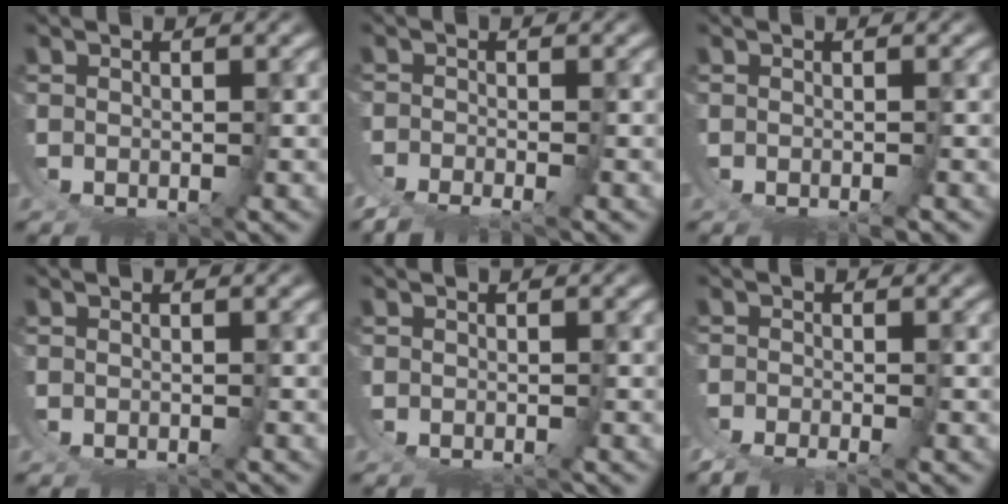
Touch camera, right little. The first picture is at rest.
{"total": 5.6, "force": [-2.9, -4.7, -1.1], "torque": [0.072, 0.009, -0.046]}
{"total": 0.7, "force": [-0.5, 0.1, 0.5], "torque": [-0.010, -0.001, -0.006]}
{"total": 0.7, "force": [-0.6, -0.3, -0.3], "torque": [0.009, 0.003, -0.010]}
{"total": 1.2, "force": [-0.6, 0.9, 0.6], "torque": [-0.016, -0.008, -0.007]}
{"total": 4.9, "force": [-2.6, -4.1, -0.8], "torque": [0.060, 0.009, -0.041]}